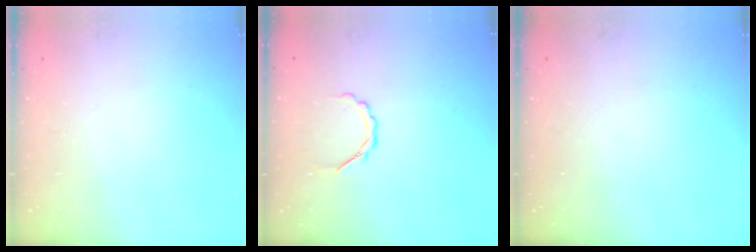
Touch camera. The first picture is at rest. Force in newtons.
{"total": 3.1, "press": 3.0, "slide": 1.0}
{"total": 0.0}